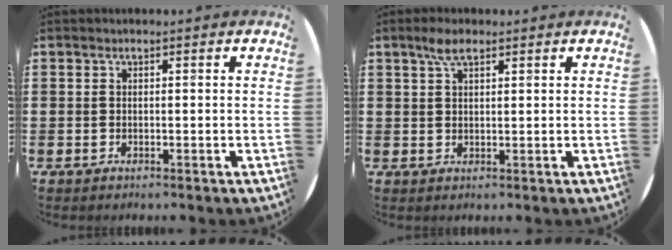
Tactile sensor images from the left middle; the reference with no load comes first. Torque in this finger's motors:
{"motor_torque": [0.65, -0.49, 0.07, 0.07]}